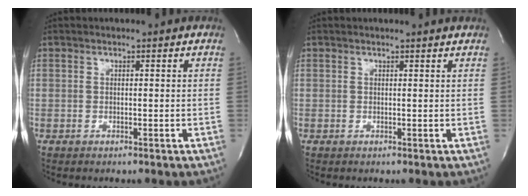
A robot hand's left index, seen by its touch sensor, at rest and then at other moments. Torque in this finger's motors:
{"motor_torque": [0.06, -0.24, 0.06, 0.01]}